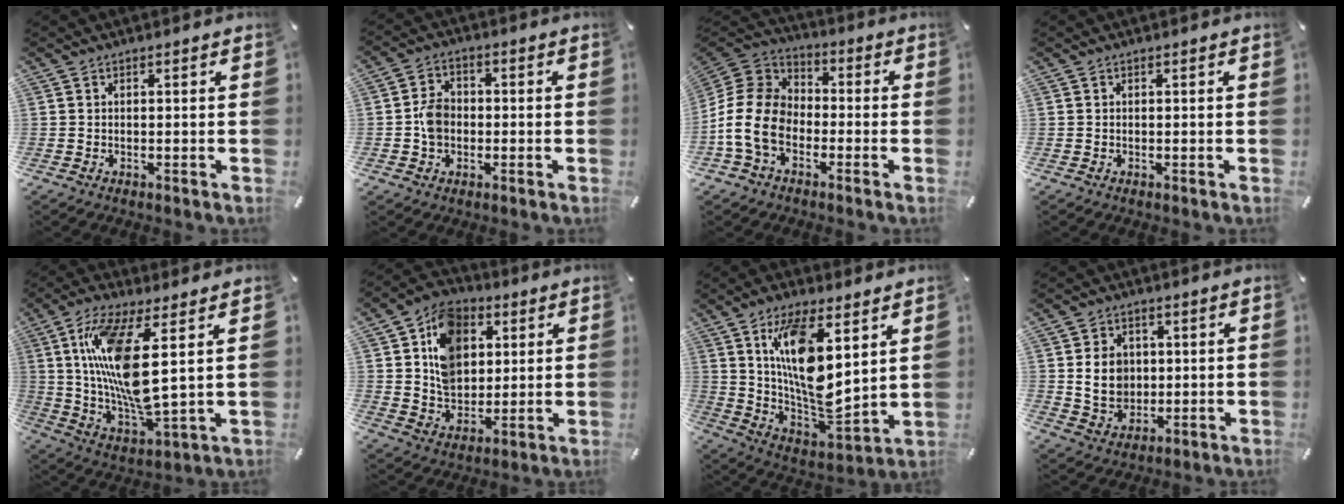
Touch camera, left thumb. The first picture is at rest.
{"total": 5.8, "force": [-1.1, 4.6, 3.3], "torque": [-0.065, 0.012, -0.018]}
{"total": 13.5, "force": [-5.5, 9.7, 7.6], "torque": [-0.176, 0.032, -0.106]}
{"total": 0.0}
{"total": 17.6, "force": [5.0, 5.1, 16.1], "torque": [-0.332, -0.029, 0.073]}
{"total": 13.3, "force": [4.0, 10.7, 6.8], "torque": [-0.136, 0.000, 0.078]}
{"total": 17.1, "force": [7.7, 7.1, 13.4], "torque": [-0.261, -0.054, 0.133]}
{"total": 8.3, "force": [1.0, 7.2, 4.0], "torque": [-0.072, 0.001, 0.016]}